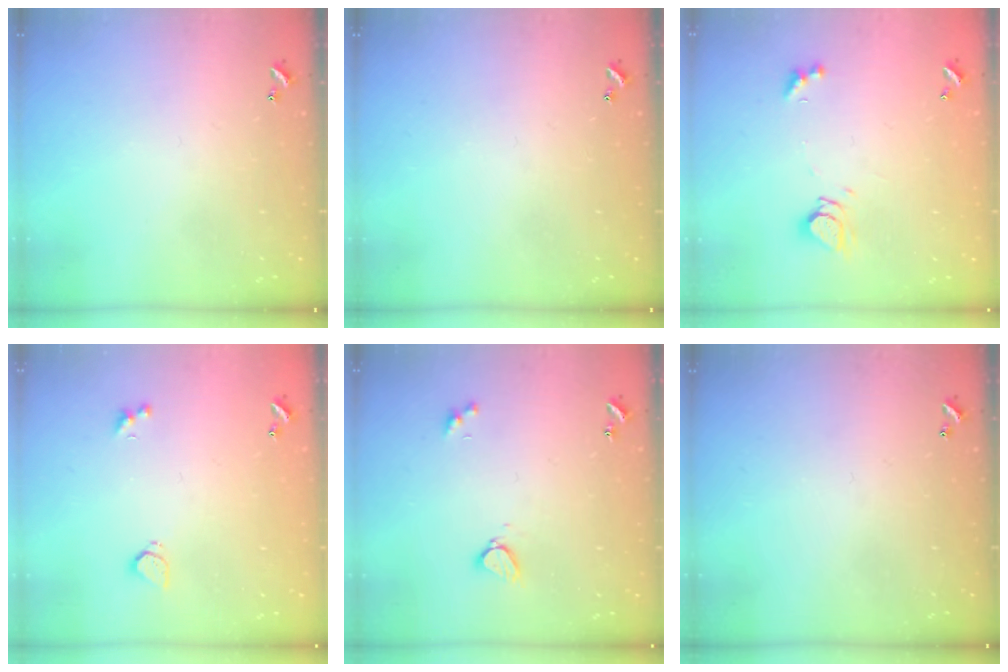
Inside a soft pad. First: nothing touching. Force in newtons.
{"total": 0.0}
{"total": 6.3, "press": 6.2, "slide": 1.0}
{"total": 1.8, "press": 1.7, "slide": 0.6}
{"total": 2.7, "press": 2.7, "slide": 0.2}
{"total": 0.0}